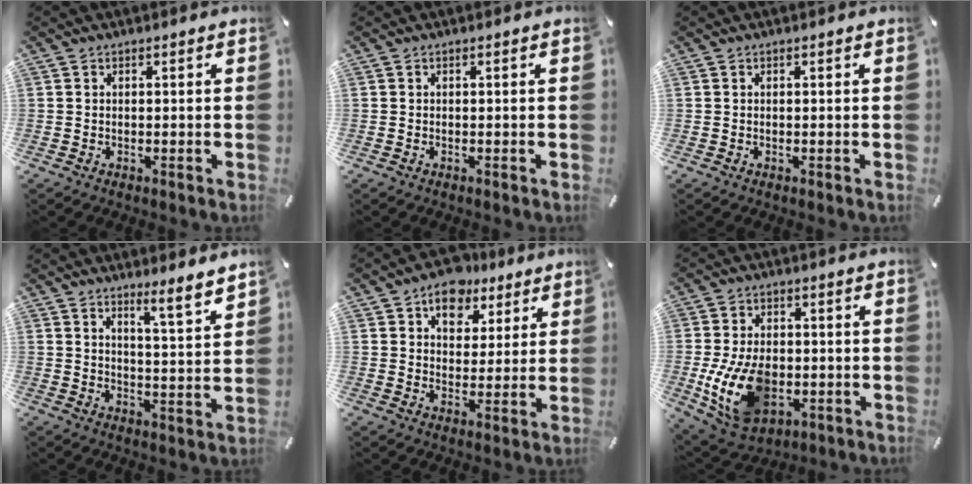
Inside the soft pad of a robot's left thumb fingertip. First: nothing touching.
{"total": 0.0}
{"total": 0.0}
{"total": 6.7, "force": [5.9, 0.1, 3.2], "torque": [-0.046, -0.050, 0.098]}
{"total": 9.3, "force": [5.9, 6.4, 3.2], "torque": [-0.038, -0.036, 0.101]}
{"total": 14.5, "force": [-2.4, 10.1, 10.1], "torque": [-0.198, -0.002, -0.040]}